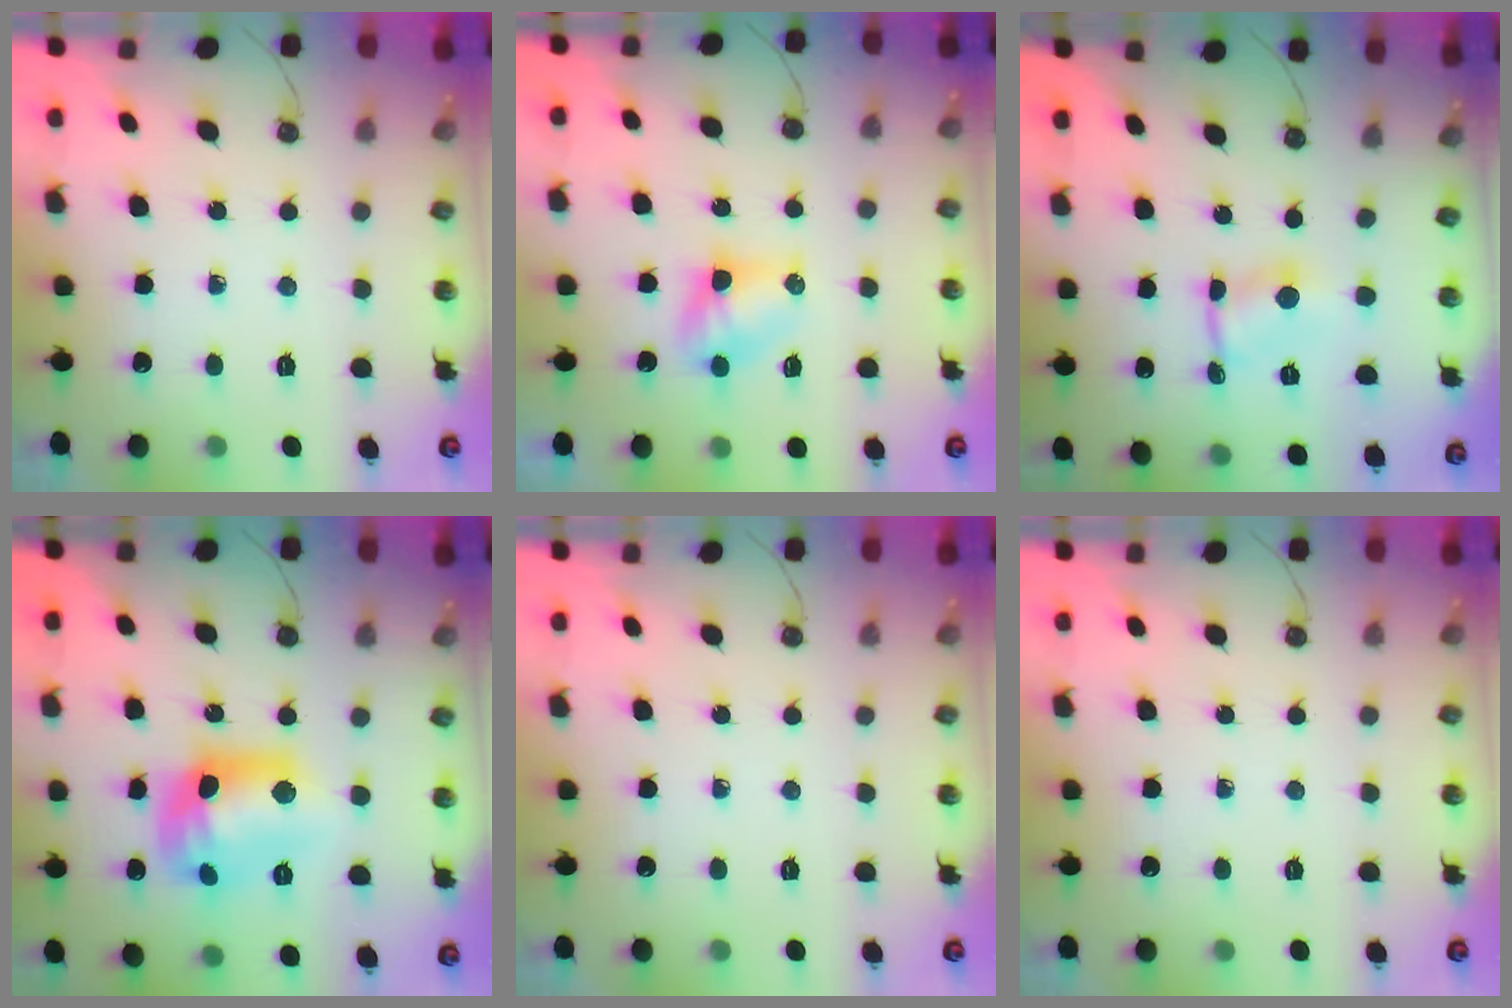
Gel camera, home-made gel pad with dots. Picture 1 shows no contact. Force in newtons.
{"total": 6.1, "press": 5.5, "slide": 2.6}
{"total": 3.3, "press": 1.1, "slide": 3.1}
{"total": 14.5, "press": 14.4, "slide": 1.0}
{"total": 0.0}
{"total": 0.0}